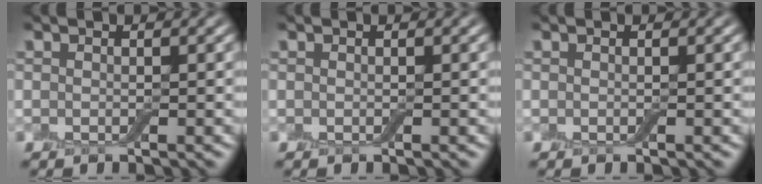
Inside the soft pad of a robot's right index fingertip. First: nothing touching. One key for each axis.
{"total": 0.0}
{"total": 0.0}